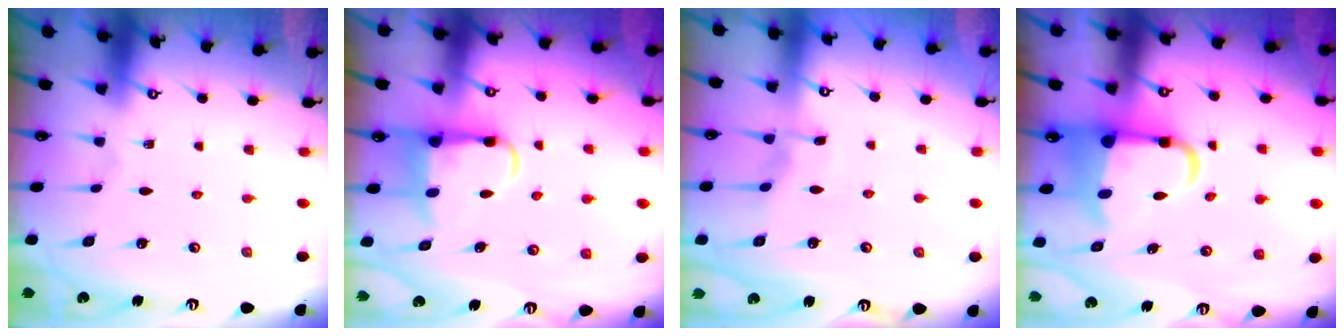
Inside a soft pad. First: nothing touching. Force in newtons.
{"total": 7.4, "press": 7.2, "slide": 1.4}
{"total": 4.7, "press": 4.7, "slide": 0.5}
{"total": 8.4, "press": 8.2, "slide": 1.6}